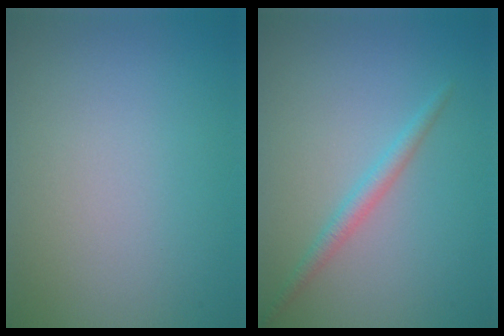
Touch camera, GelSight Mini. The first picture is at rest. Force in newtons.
{"total": 1.6, "press": 1.6, "slide": 0.1}